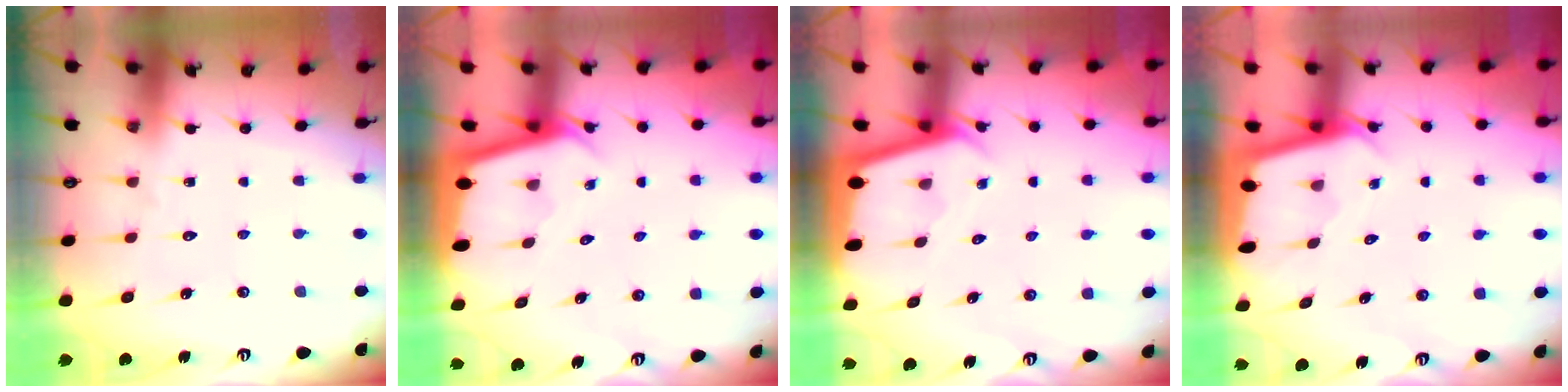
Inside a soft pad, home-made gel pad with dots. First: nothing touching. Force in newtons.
{"total": 2.2, "press": 2.2, "slide": 0.1}
{"total": 2.0, "press": 2.0, "slide": 0.2}
{"total": 1.9, "press": 1.9, "slide": 0.0}